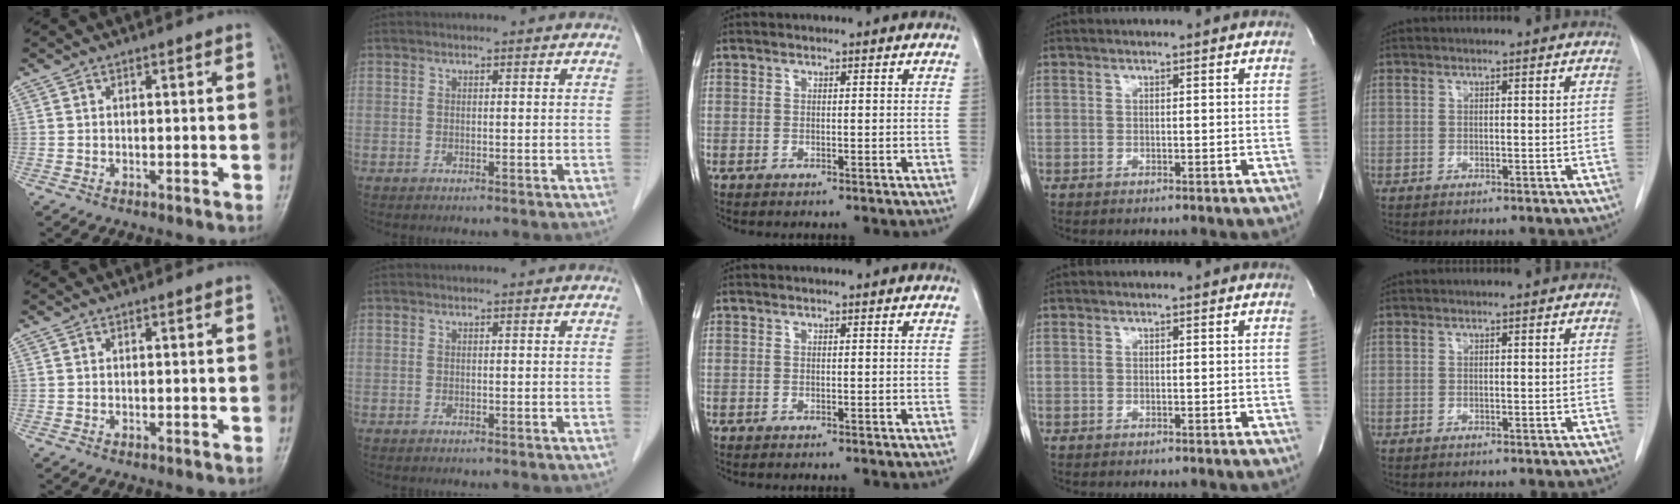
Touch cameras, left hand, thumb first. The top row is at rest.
{}